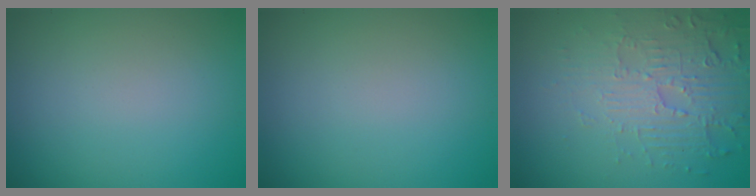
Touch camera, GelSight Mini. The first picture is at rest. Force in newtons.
{"total": 0.0}
{"total": 5.8, "press": 3.7, "slide": 4.4}